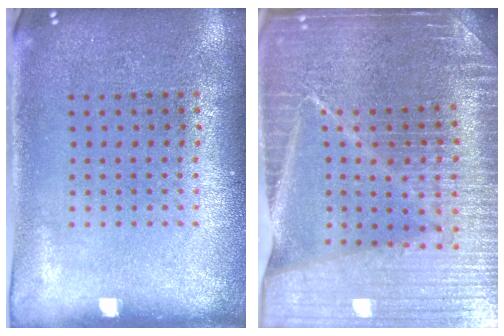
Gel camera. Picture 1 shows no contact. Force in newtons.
{"total": 5.3, "press": 4.8, "slide": 2.1}